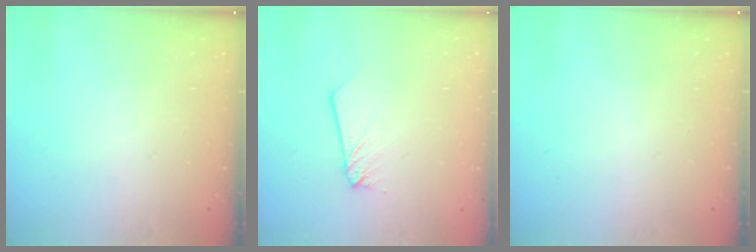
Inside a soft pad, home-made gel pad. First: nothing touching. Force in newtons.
{"total": 1.7, "press": 1.7, "slide": 0.1}
{"total": 0.0}